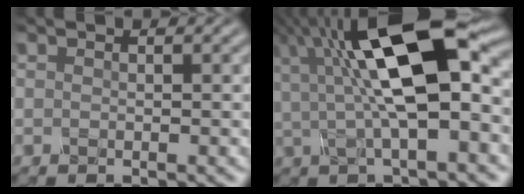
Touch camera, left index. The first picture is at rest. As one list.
[{"total": 12.8, "force": [2.7, 4.2, 11.8], "torque": [-0.197, 0.020, 0.035]}]